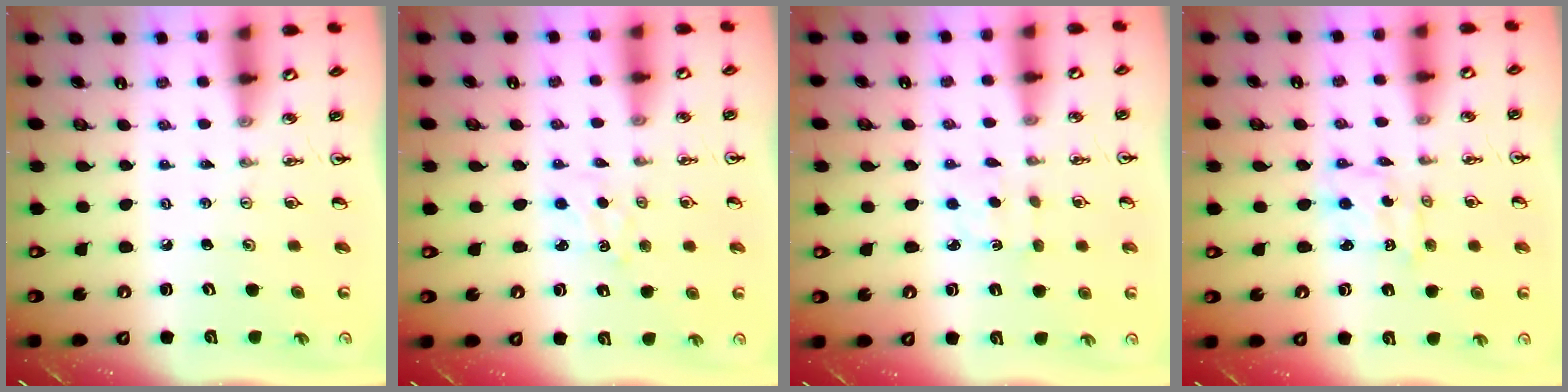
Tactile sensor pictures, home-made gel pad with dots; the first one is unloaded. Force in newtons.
{"total": 2.5, "press": 2.5, "slide": 0.4}
{"total": 1.7, "press": 1.7, "slide": 0.5}
{"total": 1.4, "press": 1.4, "slide": 0.2}